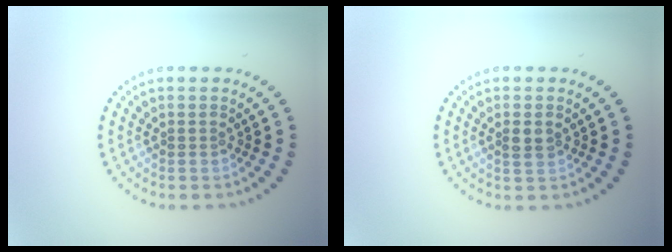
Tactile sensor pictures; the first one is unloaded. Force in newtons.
{"total": 1.4, "press": 1.3, "slide": 0.3}